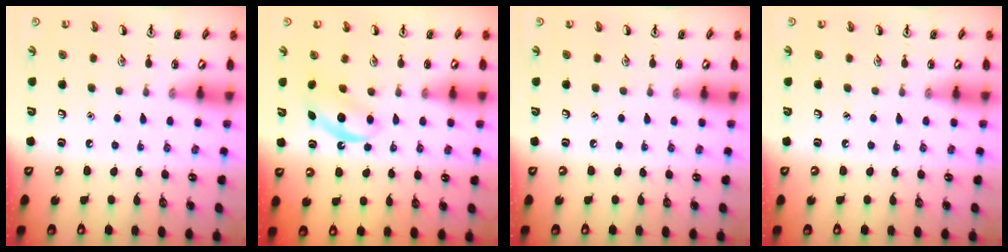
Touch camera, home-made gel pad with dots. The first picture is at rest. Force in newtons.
{"total": 4.7, "press": 4.6, "slide": 0.7}
{"total": 0.0}
{"total": 0.0}